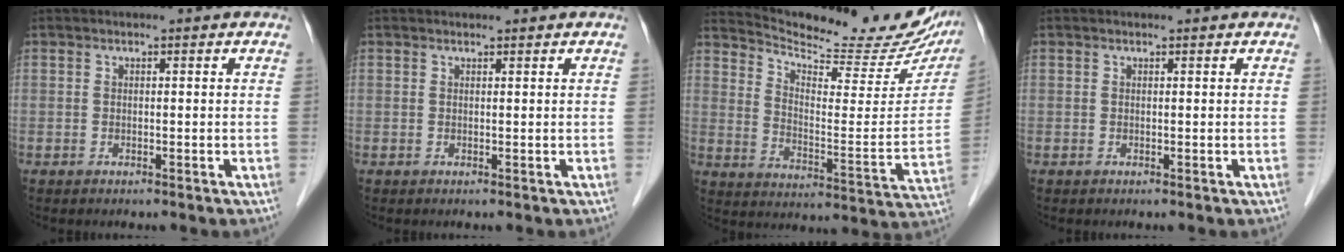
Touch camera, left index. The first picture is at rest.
{"total": 0.8, "force": [0.8, 0.0, 0.1], "torque": [-0.005, 0.008, 0.015]}
{"total": 22.7, "force": [20.8, 4.5, 7.9], "torque": [-0.119, -0.056, 0.275]}
{"total": 0.0}